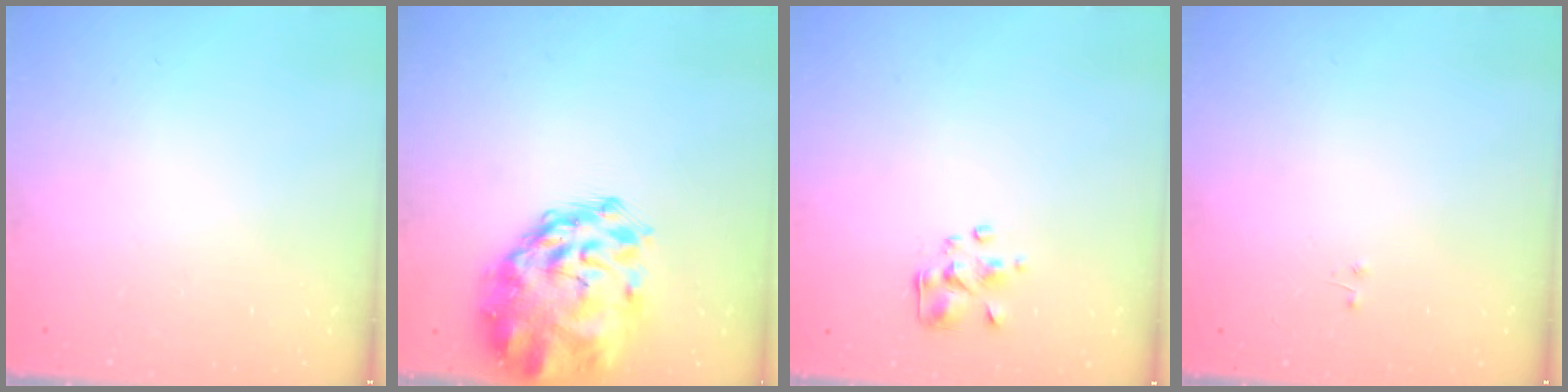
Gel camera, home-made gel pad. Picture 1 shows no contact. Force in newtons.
{"total": 3.8, "press": 3.6, "slide": 1.2}
{"total": 2.4, "press": 2.3, "slide": 0.6}
{"total": 0.0}